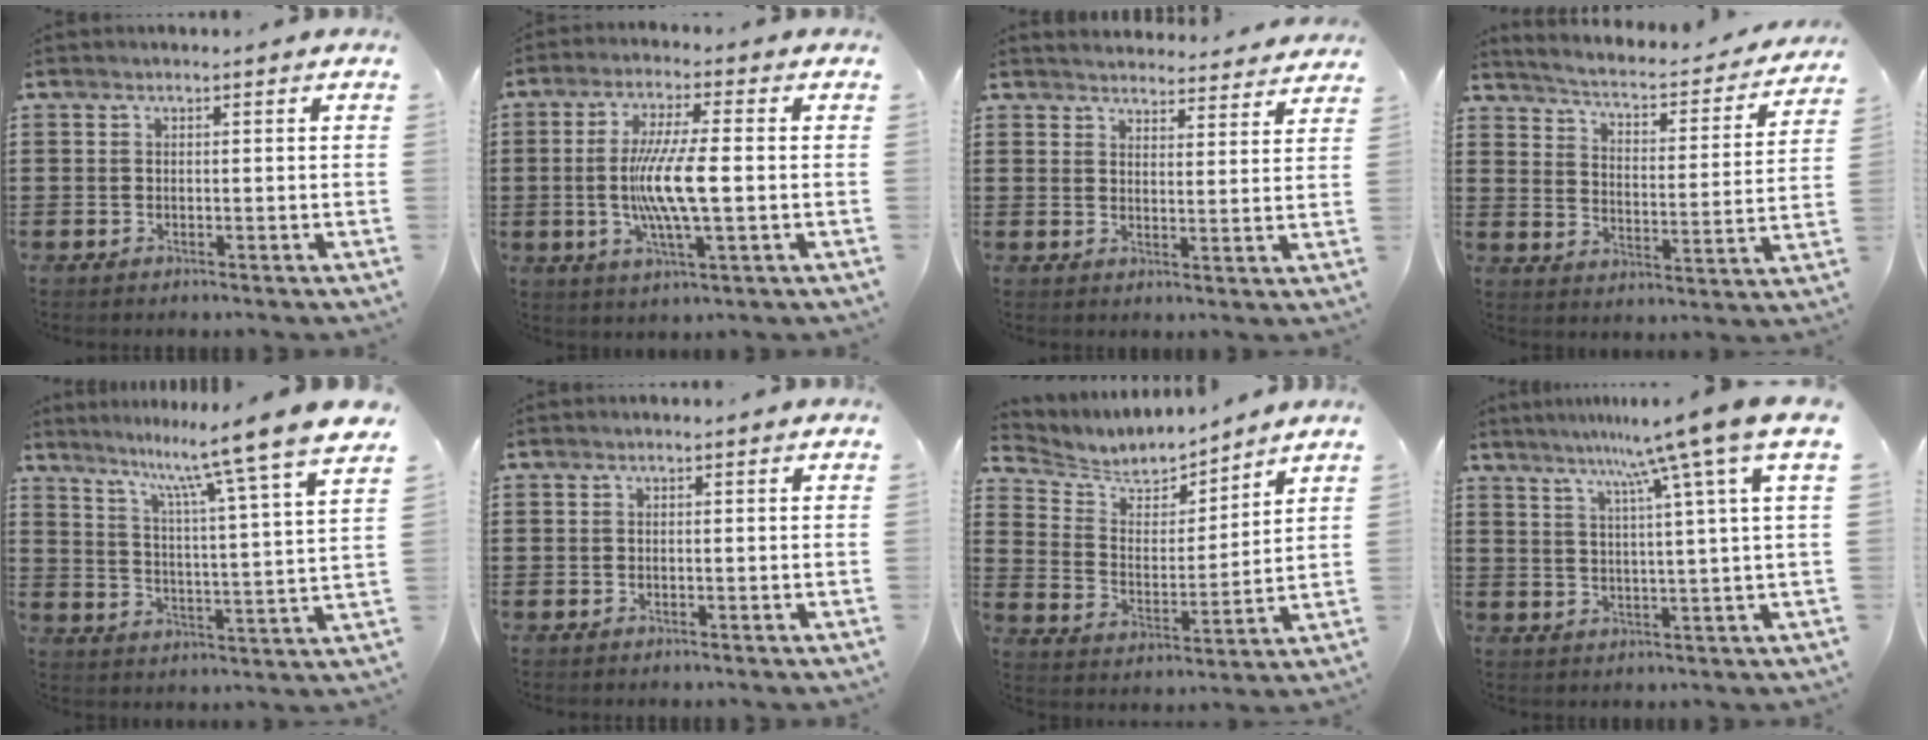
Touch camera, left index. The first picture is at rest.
{"total": 9.1, "force": [-0.6, 1.2, 9.0], "torque": [-0.179, -0.009, -0.018]}
{"total": 3.3, "force": [3.3, 0.0, 0.0], "torque": [-0.004, -0.025, 0.057]}
{"total": 2.5, "force": [2.3, 0.1, 1.0], "torque": [-0.038, -0.031, 0.027]}
{"total": 9.9, "force": [8.6, -1.7, 4.7], "torque": [-0.103, -0.073, 0.130]}
{"total": 0.0}
{"total": 6.3, "force": [5.7, 2.2, 1.1], "torque": [-0.059, -0.035, 0.099]}
{"total": 9.1, "force": [5.6, -2.2, 6.9], "torque": [-0.135, -0.024, 0.079]}